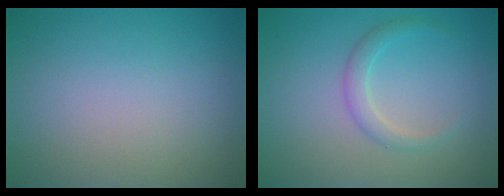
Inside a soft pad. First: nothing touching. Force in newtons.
{"total": 1.8, "press": 1.8, "slide": 0.1}